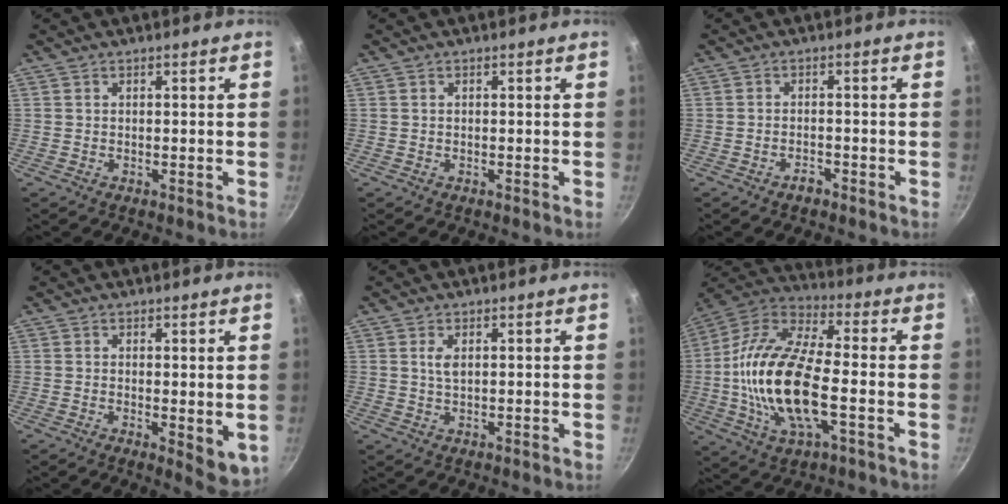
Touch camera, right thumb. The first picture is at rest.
{"total": 0.0}
{"total": 1.9, "force": [-1.5, 0.8, 0.9], "torque": [-0.010, 0.016, -0.022]}
{"total": 5.9, "force": [-0.2, 2.6, 5.3], "torque": [-0.067, -0.014, 0.001]}
{"total": 2.3, "force": [0.7, 1.1, 1.8], "torque": [-0.035, -0.003, 0.015]}
{"total": 20.9, "force": [-3.1, 8.8, 18.7], "torque": [-0.365, 0.027, -0.075]}